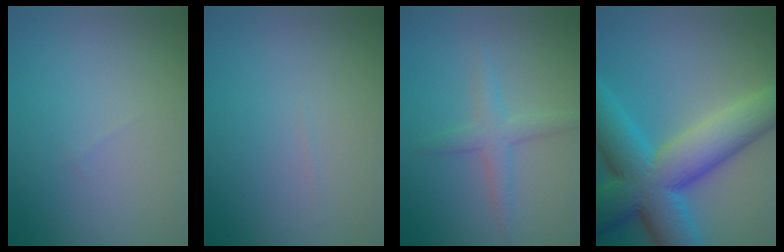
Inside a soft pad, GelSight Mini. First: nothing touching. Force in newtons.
{"total": 0.0}
{"total": 2.3, "press": 2.3, "slide": 0.1}
{"total": 12.4, "press": 12.4, "slide": 0.3}